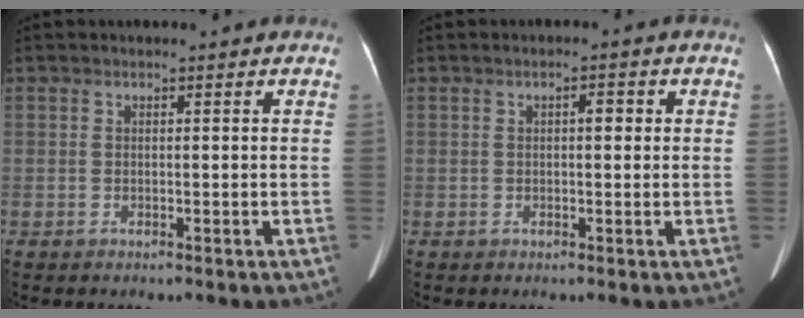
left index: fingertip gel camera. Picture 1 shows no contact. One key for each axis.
{"total": 1.8, "fx": 0.4, "fy": 0.8, "fz": 1.6, "tx": -0.024, "ty": 0.010, "tz": 0.005}